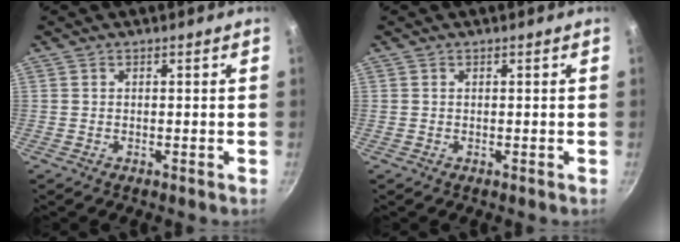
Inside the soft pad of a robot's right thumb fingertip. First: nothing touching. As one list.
[{"total": 0.0}]